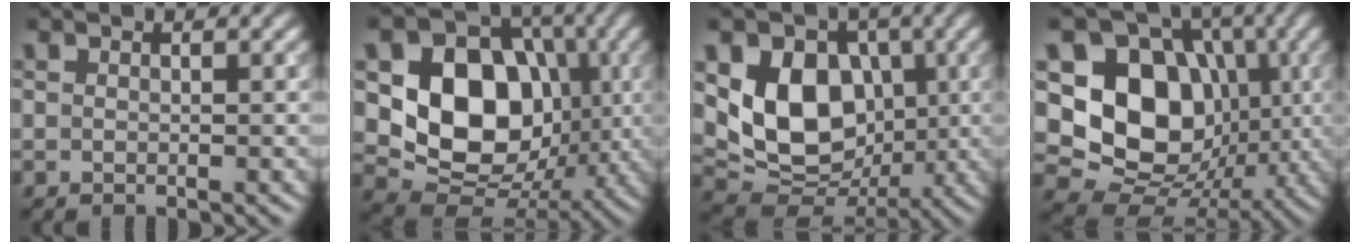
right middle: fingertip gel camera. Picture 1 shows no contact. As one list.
[{"total": 11.3, "force": [0.8, 8.8, 7.1], "torque": [-0.131, -0.007, 0.015]}, {"total": 9.1, "force": [1.1, 6.9, 5.8], "torque": [-0.107, -0.016, 0.020]}, {"total": 12.1, "force": [0.6, 9.6, 7.2], "torque": [-0.112, -0.006, -0.008]}]